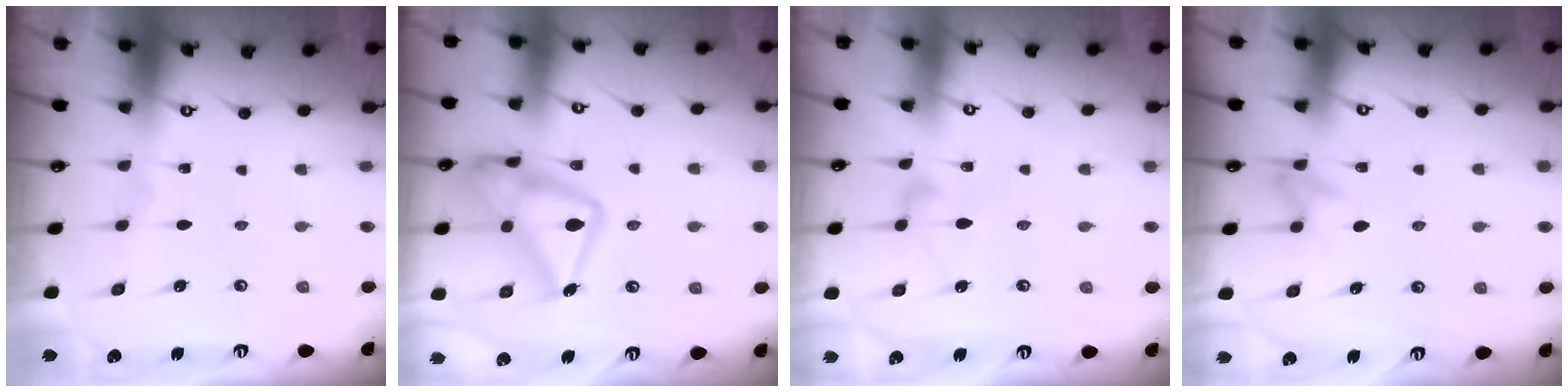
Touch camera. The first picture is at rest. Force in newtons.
{"total": 21.7, "press": 21.7, "slide": 1.6}
{"total": 6.0, "press": 6.0, "slide": 0.4}
{"total": 6.2, "press": 6.1, "slide": 0.8}